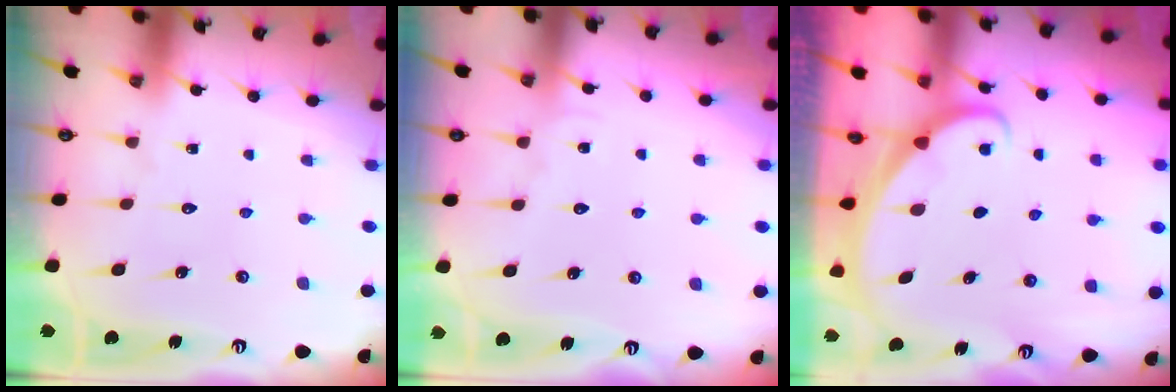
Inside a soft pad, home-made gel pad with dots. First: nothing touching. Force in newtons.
{"total": 2.9, "press": 2.9, "slide": 0.3}
{"total": 1.8, "press": 1.8, "slide": 0.1}